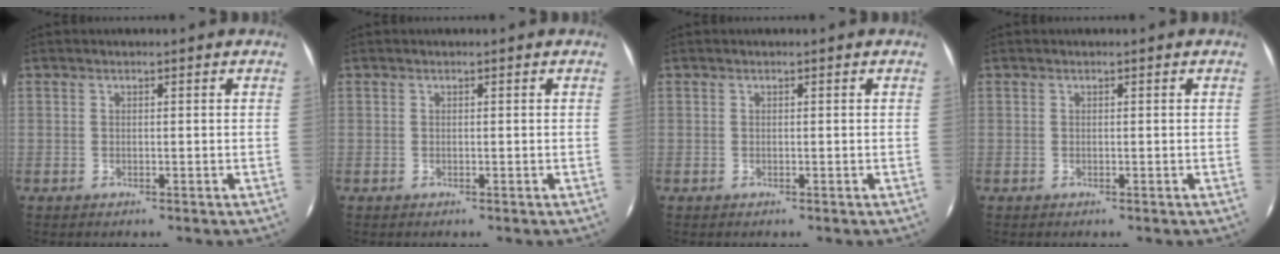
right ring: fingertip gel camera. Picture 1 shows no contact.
{"total": 0.0}
{"total": 0.0}
{"total": 0.0}